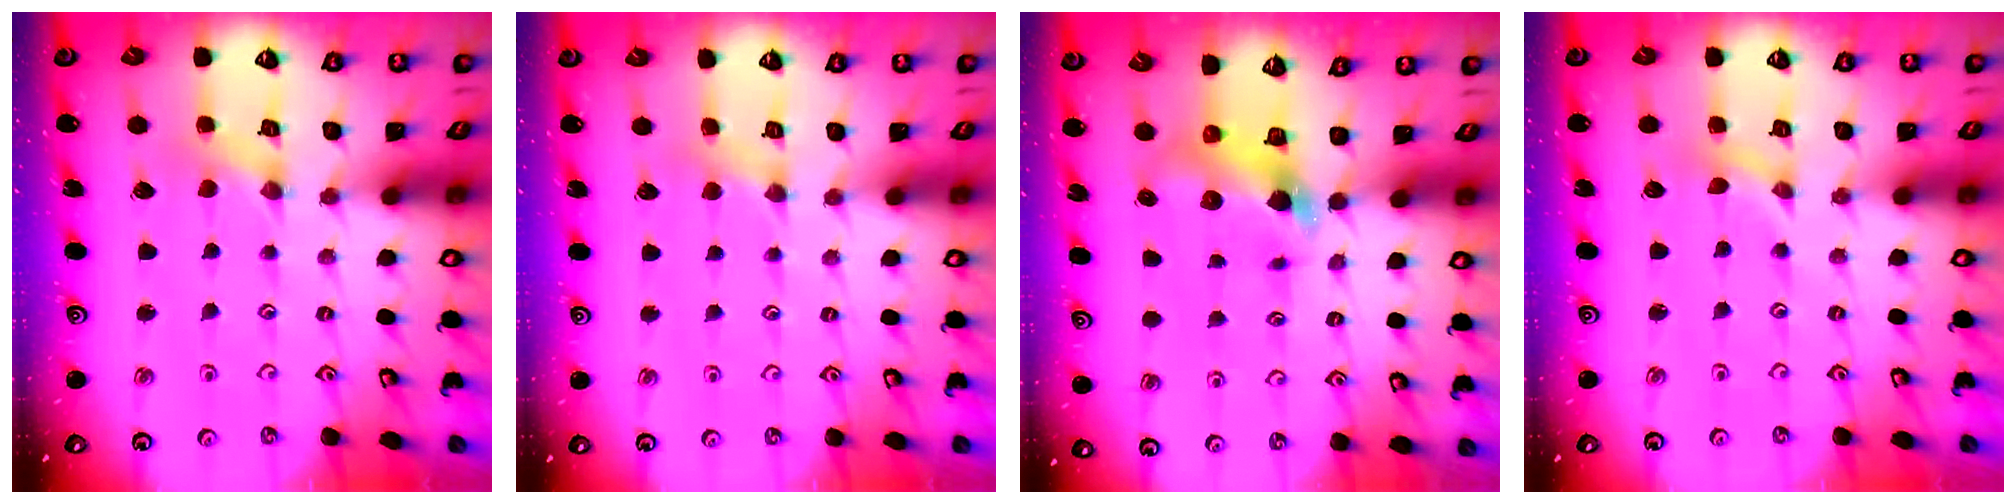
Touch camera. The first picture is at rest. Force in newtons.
{"total": 2.9, "press": 2.8, "slide": 0.5}
{"total": 6.0, "press": 6.0, "slide": 0.4}
{"total": 0.5, "press": 0.5, "slide": 0.0}